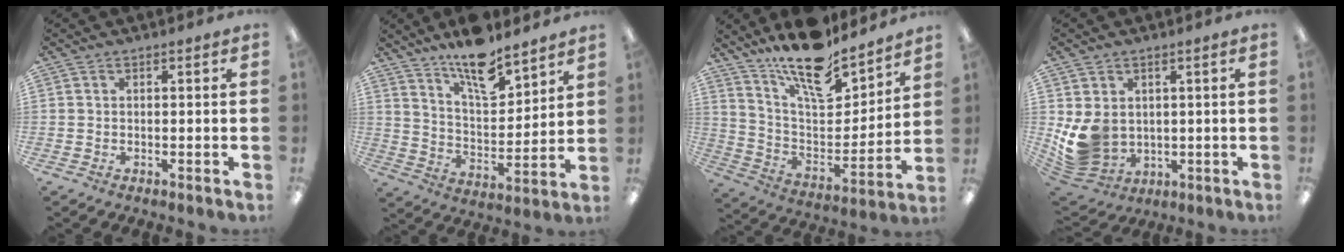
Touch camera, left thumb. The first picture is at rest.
{"total": 13.6, "force": [11.1, 4.3, 6.5], "torque": [-0.102, -0.076, 0.195]}
{"total": 17.7, "force": [14.4, 5.8, 8.4], "torque": [-0.151, -0.106, 0.252]}
{"total": 9.4, "force": [1.3, 7.9, 4.8], "torque": [-0.113, -0.013, 0.033]}